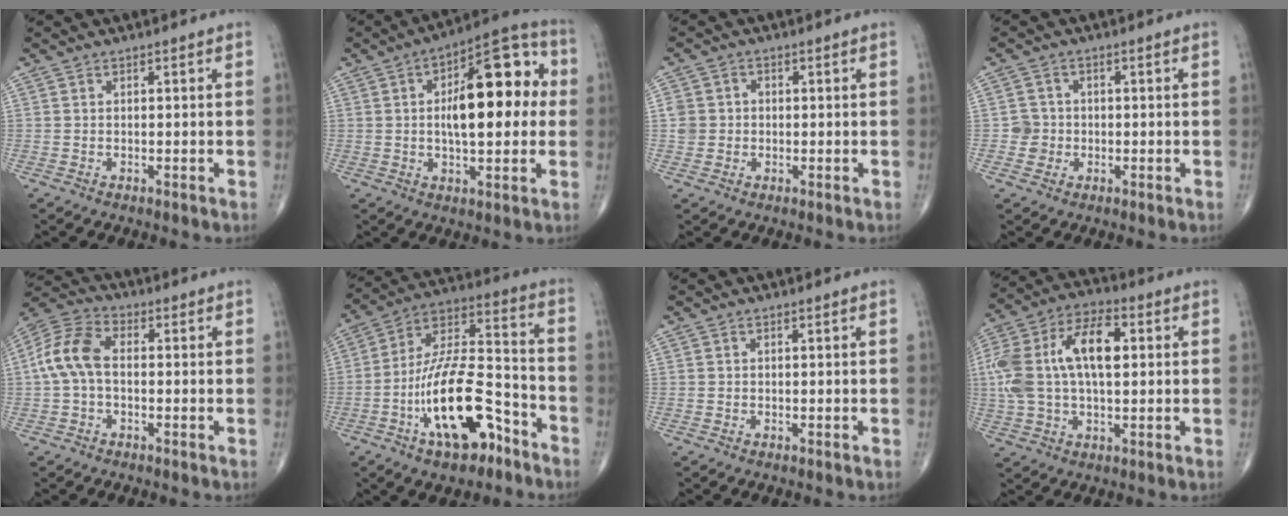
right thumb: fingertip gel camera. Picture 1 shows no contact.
{"total": 18.5, "force": [1.9, 8.0, 16.5], "torque": [-0.214, 0.027, 0.021]}
{"total": 3.9, "force": [0.0, 3.7, 1.2], "torque": [-0.007, 0.009, 0.002]}
{"total": 2.9, "force": [-0.5, 2.9, 0.2], "torque": [0.019, 0.009, -0.012]}
{"total": 9.4, "force": [-0.2, 5.8, 7.4], "torque": [-0.157, 0.028, -0.015]}
{"total": 19.2, "force": [-8.8, 8.3, 14.9], "torque": [-0.252, 0.070, -0.150]}
{"total": 0.0}
{"total": 18.8, "force": [2.6, 9.9, 15.7], "torque": [-0.322, 0.029, 0.040]}